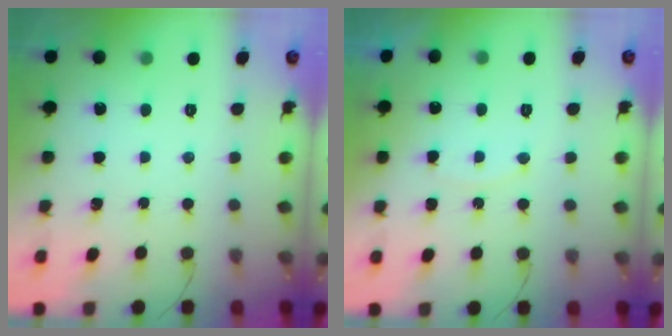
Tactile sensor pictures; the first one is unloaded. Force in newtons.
{"total": 3.9, "press": 3.8, "slide": 0.7}